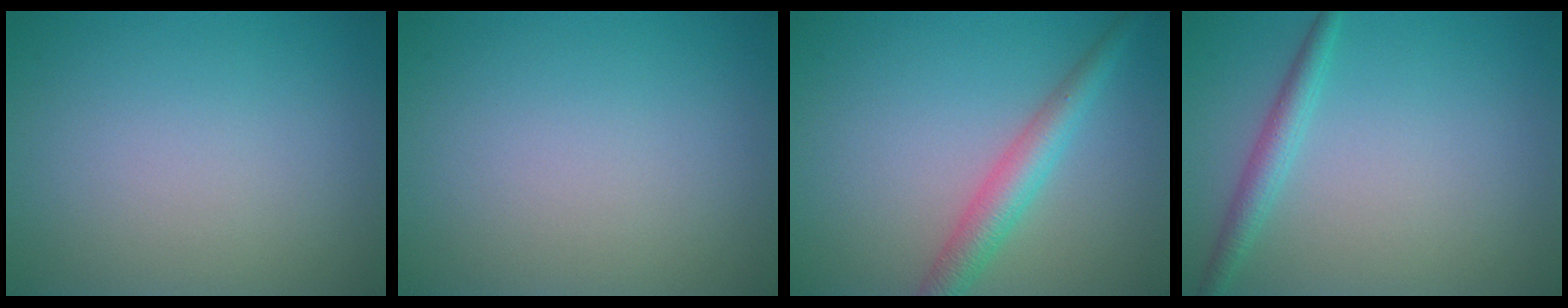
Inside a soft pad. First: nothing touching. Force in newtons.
{"total": 0.0}
{"total": 3.5, "press": 3.5, "slide": 0.1}
{"total": 2.1, "press": 2.1, "slide": 0.1}